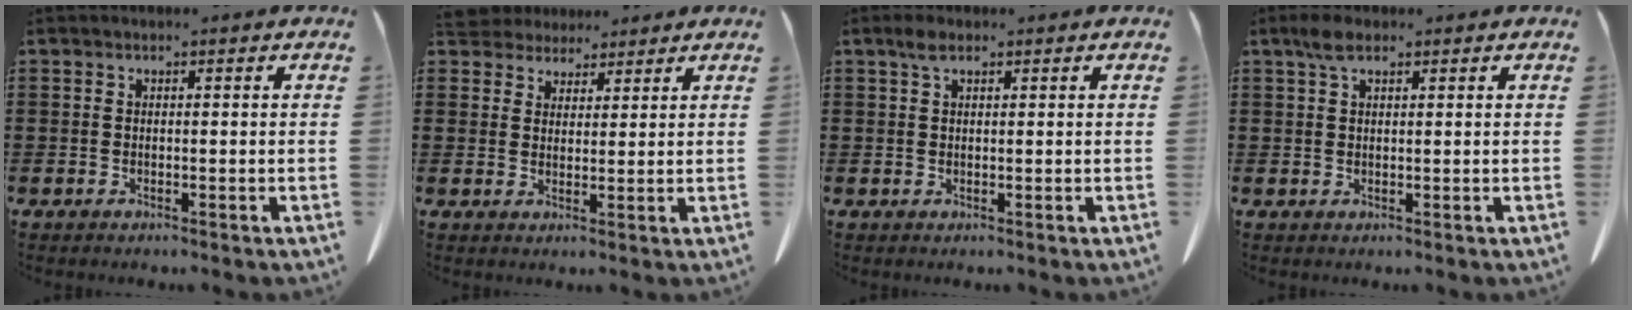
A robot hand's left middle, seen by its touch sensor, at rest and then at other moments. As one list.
[{"total": 3.8, "force": [3.5, 1.4, -0.1], "torque": [-0.015, -0.008, 0.068]}, {"total": 1.8, "force": [1.0, 0.8, 1.3], "torque": [-0.029, 0.003, 0.020]}, {"total": 2.8, "force": [1.6, 1.2, 1.9], "torque": [-0.044, 0.004, 0.031]}]